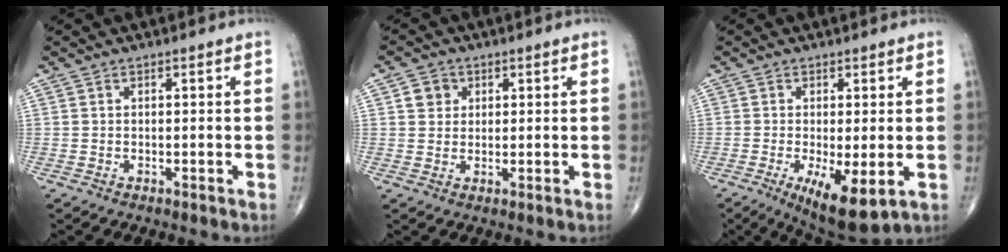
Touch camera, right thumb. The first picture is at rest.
{"total": 3.6, "force": [1.2, 3.2, 1.1], "torque": [-0.002, -0.003, 0.017]}
{"total": 9.2, "force": [-2.6, 3.0, 8.3], "torque": [-0.136, -0.022, -0.034]}